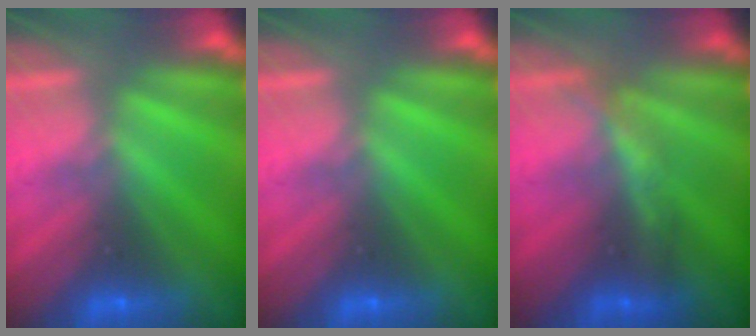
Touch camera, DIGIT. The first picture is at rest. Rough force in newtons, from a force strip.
{"total": 0.0}
{"total": 1.9}